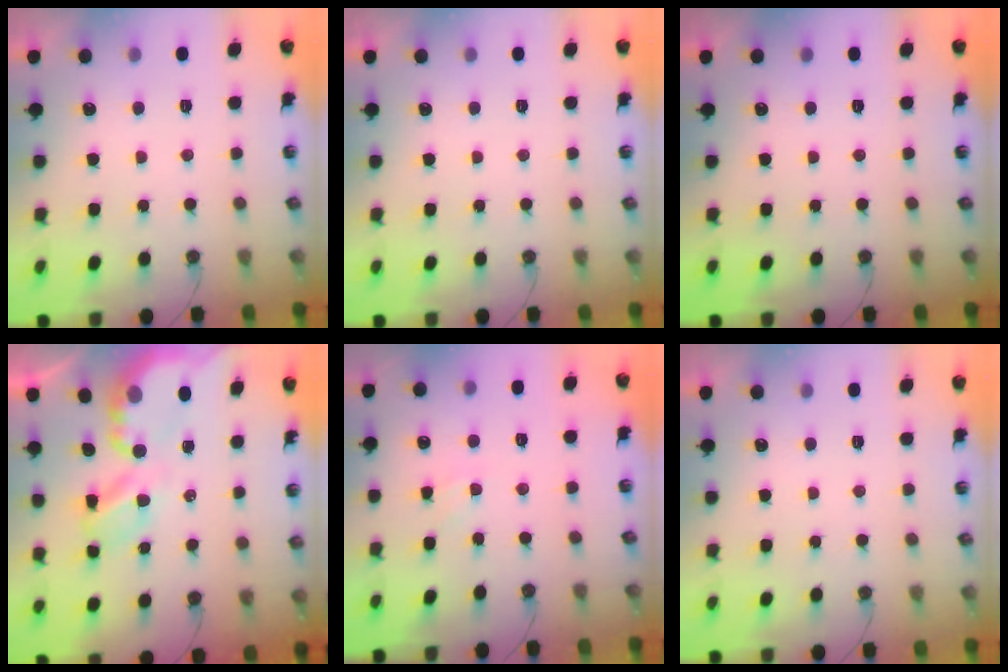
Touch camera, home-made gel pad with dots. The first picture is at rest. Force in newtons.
{"total": 0.0}
{"total": 0.0}
{"total": 6.9, "press": 6.8, "slide": 0.5}
{"total": 1.7, "press": 1.7, "slide": 0.3}
{"total": 0.0}